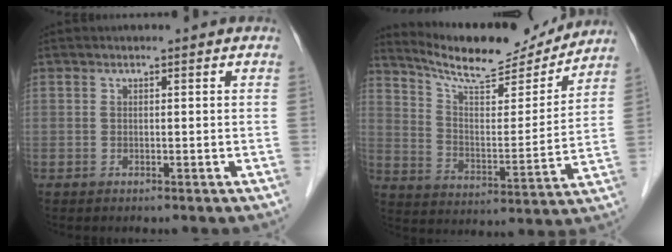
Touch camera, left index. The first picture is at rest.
{"total": 16.6, "force": [15.4, 2.9, 5.3], "torque": [-0.092, -0.010, 0.239]}